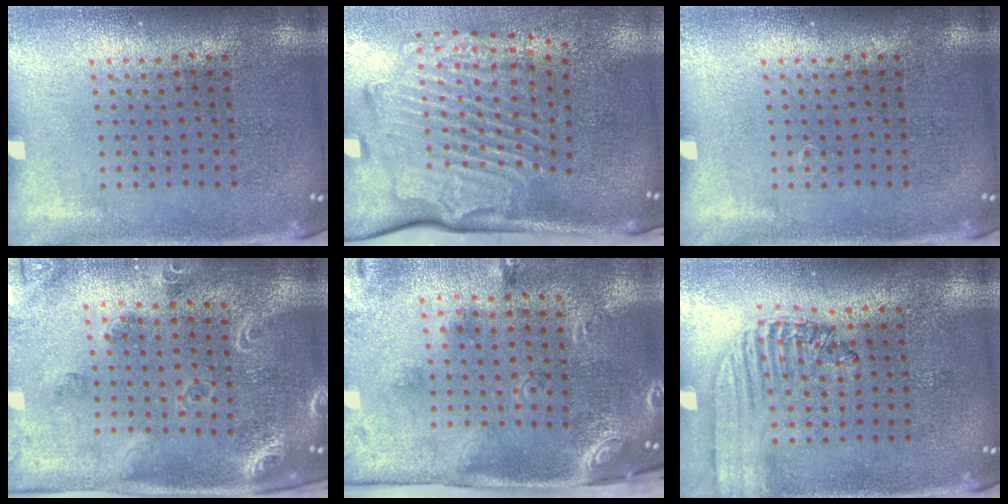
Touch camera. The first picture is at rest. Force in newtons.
{"total": 3.3, "press": 2.3, "slide": 2.3}
{"total": 0.0}
{"total": 1.9, "press": 1.8, "slide": 0.3}
{"total": 2.9, "press": 1.9, "slide": 2.2}
{"total": 1.5, "press": 1.3, "slide": 0.7}